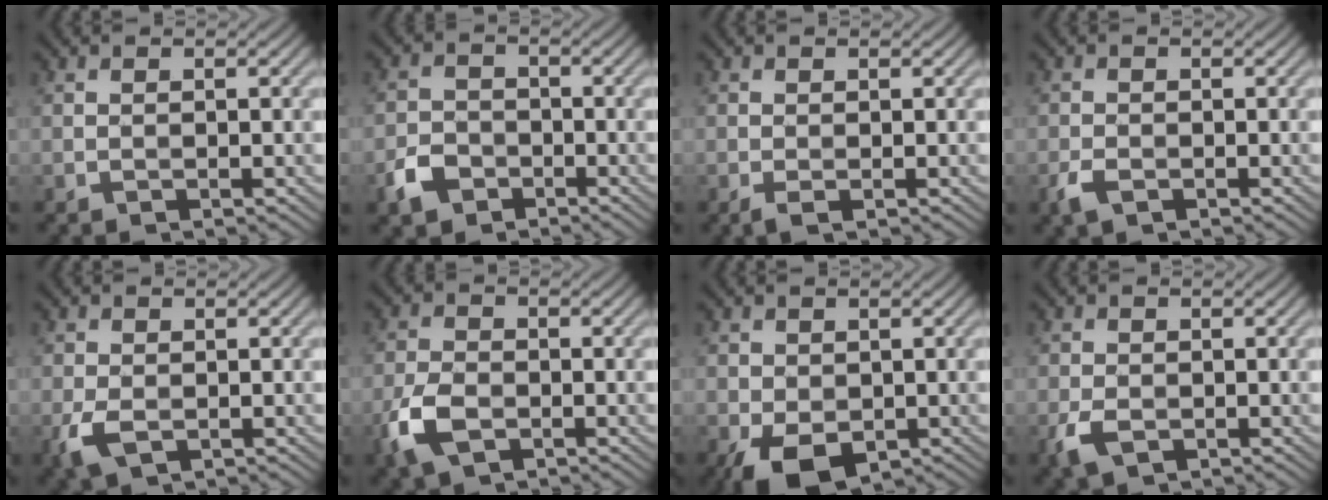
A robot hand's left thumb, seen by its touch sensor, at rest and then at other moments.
{"total": 4.3, "force": [-2.5, 3.2, 1.3], "torque": [-0.030, -0.002, -0.057]}
{"total": 1.7, "force": [-0.3, 1.1, 1.3], "torque": [-0.028, 0.001, -0.009]}
{"total": 2.7, "force": [-1.4, 1.8, 1.5], "torque": [-0.041, -0.004, -0.034]}
{"total": 4.3, "force": [-0.8, 3.2, 2.8], "torque": [-0.080, -0.005, -0.020]}
{"total": 6.1, "force": [-2.6, 4.0, 3.8], "torque": [-0.099, -0.003, -0.060]}
{"total": 5.7, "force": [-1.8, 4.0, 3.7], "torque": [-0.083, -0.008, -0.035]}
{"total": 3.8, "force": [-1.2, 2.8, 2.3], "torque": [-0.065, -0.005, -0.029]}